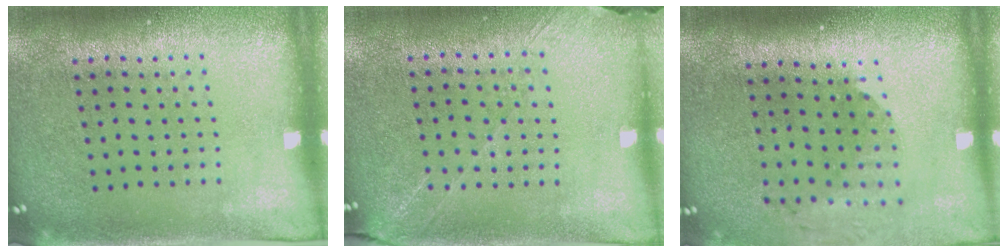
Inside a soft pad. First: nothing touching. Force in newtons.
{"total": 1.3, "press": 1.2, "slide": 0.6}
{"total": 1.8, "press": 1.4, "slide": 1.1}